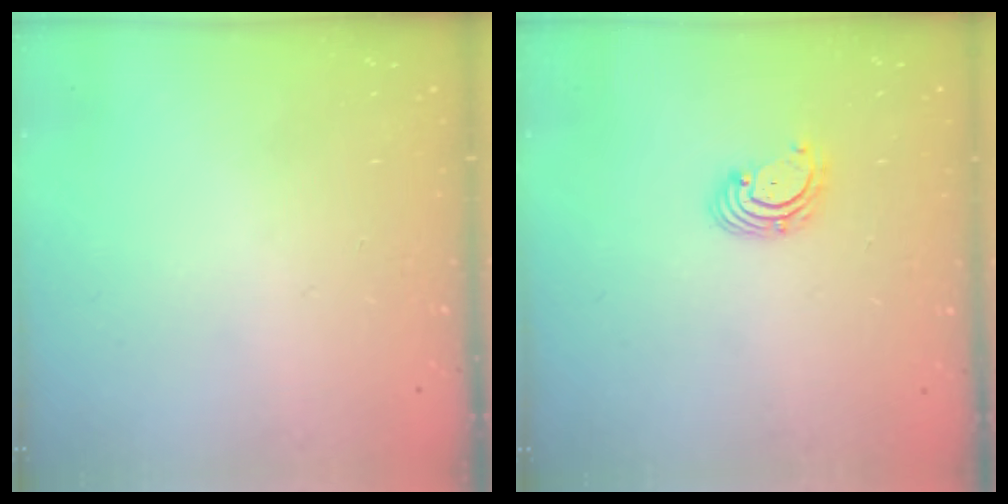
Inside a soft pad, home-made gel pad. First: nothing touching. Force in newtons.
{"total": 2.9, "press": 2.9, "slide": 0.3}